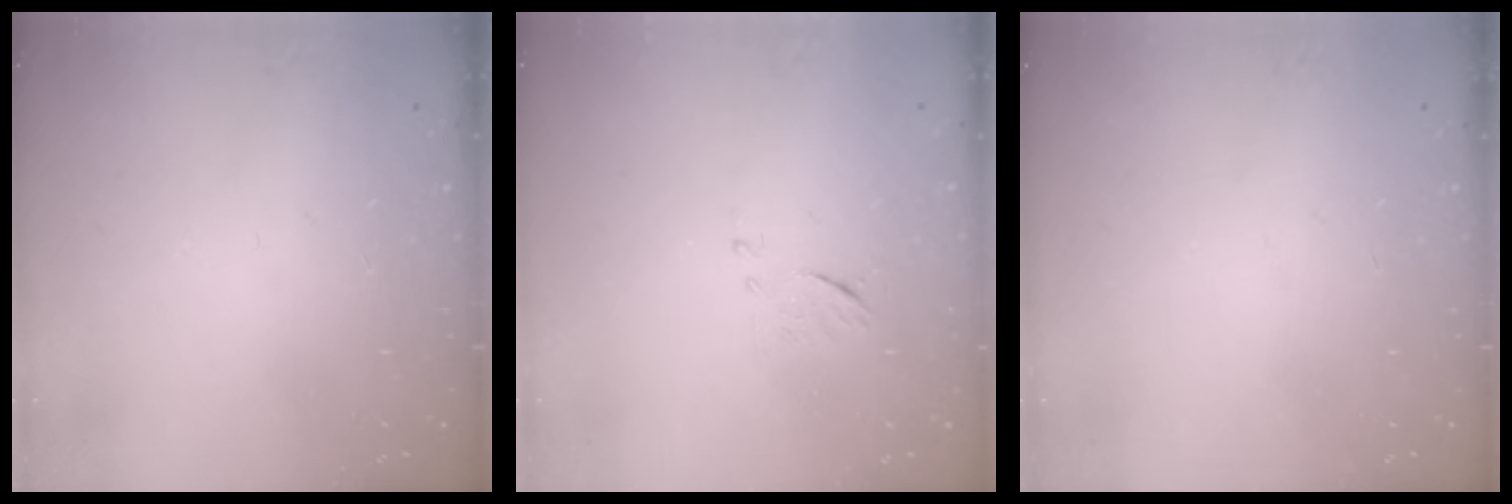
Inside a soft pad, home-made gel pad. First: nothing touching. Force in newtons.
{"total": 5.9, "press": 5.9, "slide": 0.5}
{"total": 0.0}